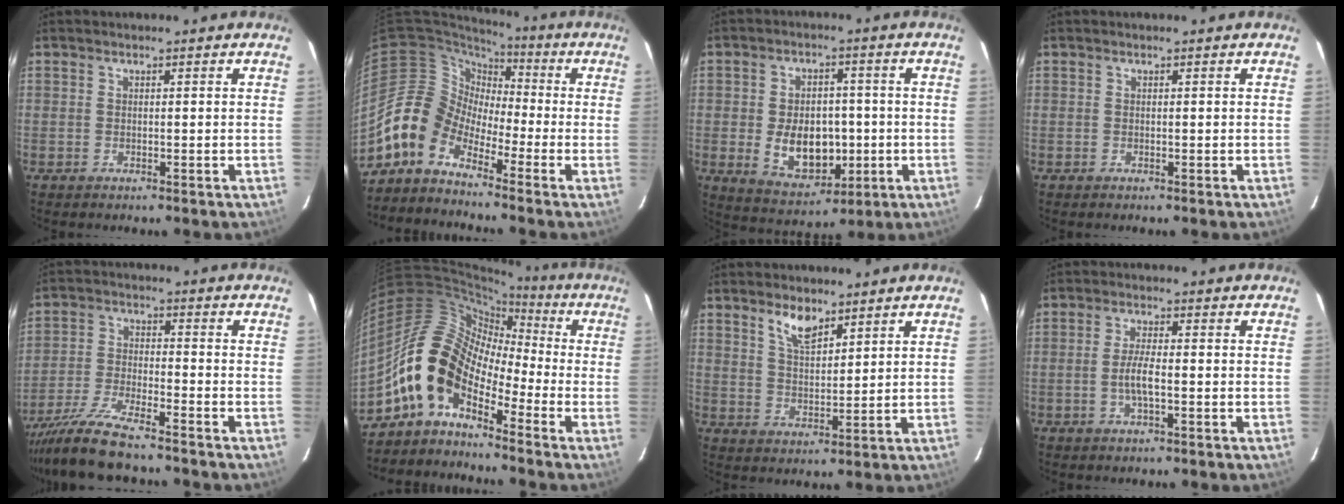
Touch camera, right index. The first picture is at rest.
{"total": 7.9, "force": [-5.5, 5.4, 1.8], "torque": [-0.032, 0.031, -0.130]}
{"total": 11.1, "force": [-1.7, 7.6, 7.9], "torque": [-0.156, -0.004, -0.005]}
{"total": 0.0}
{"total": 10.7, "force": [-9.5, 0.8, 4.9], "torque": [-0.108, -0.015, -0.176]}
{"total": 12.3, "force": [-6.1, 7.0, 8.1], "torque": [-0.139, 0.021, -0.139]}
{"total": 5.8, "force": [4.1, 2.2, 3.4], "torque": [-0.061, 0.001, 0.078]}
{"total": 4.1, "force": [-1.1, 0.8, 3.8], "torque": [-0.075, -0.002, -0.019]}